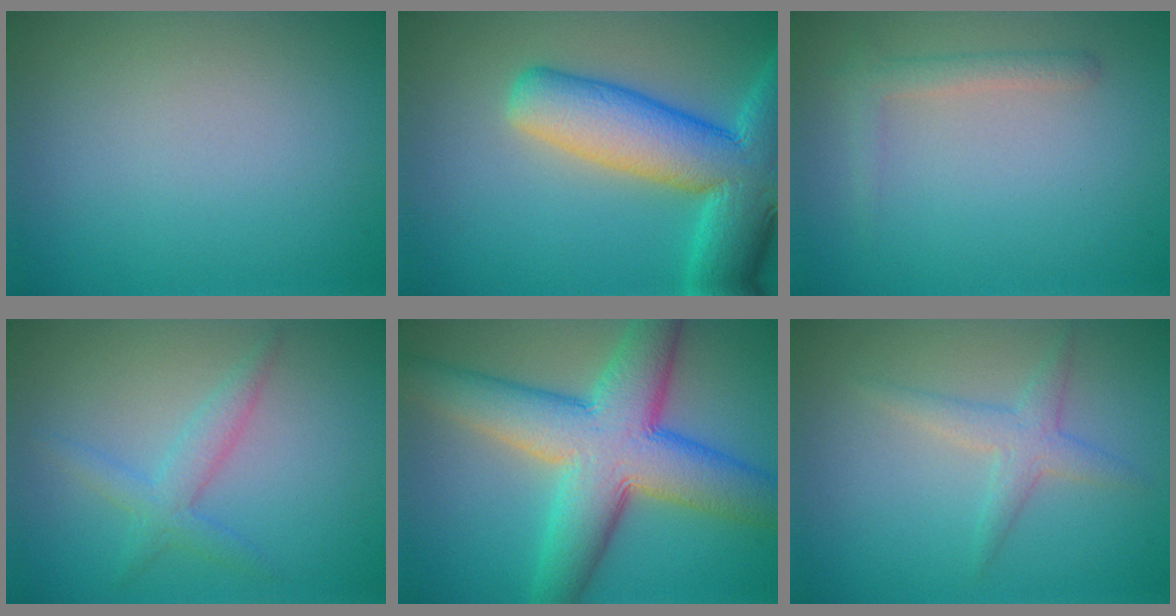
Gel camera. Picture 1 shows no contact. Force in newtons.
{"total": 10.5, "press": 10.5, "slide": 0.8}
{"total": 1.8, "press": 1.8, "slide": 0.1}
{"total": 2.2, "press": 2.2, "slide": 0.1}
{"total": 11.1, "press": 11.1, "slide": 0.3}
{"total": 2.2, "press": 2.2, "slide": 0.1}